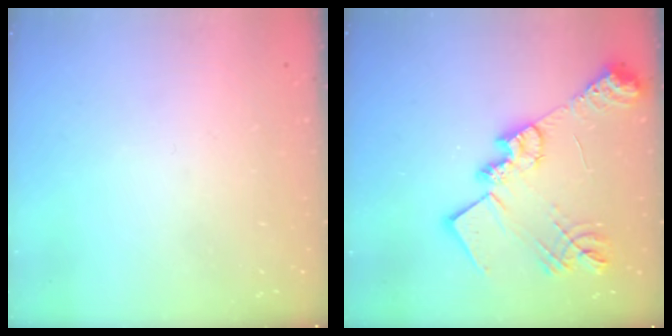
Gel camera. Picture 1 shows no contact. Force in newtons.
{"total": 23.0, "press": 22.9, "slide": 2.0}